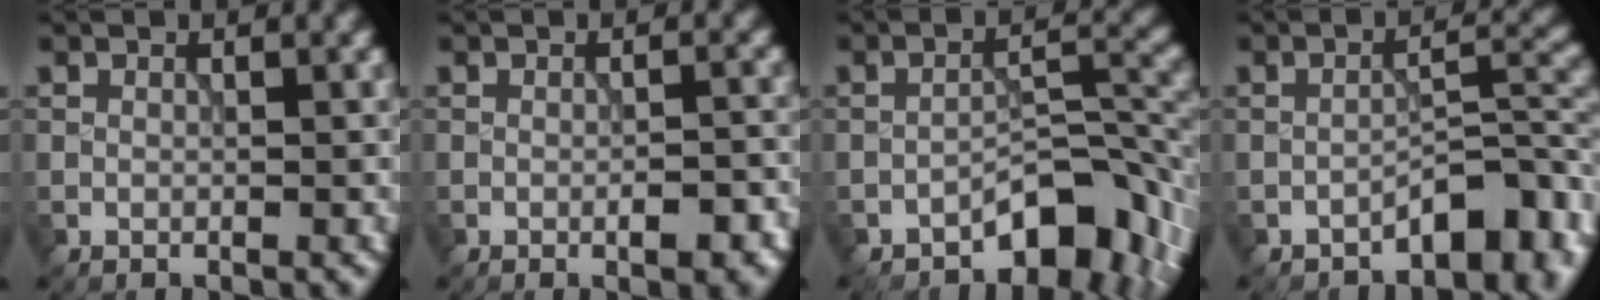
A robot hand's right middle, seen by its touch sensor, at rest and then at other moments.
{"total": 2.9, "force": [-1.1, 0.9, 2.5], "torque": [-0.037, 0.001, -0.013]}
{"total": 6.7, "force": [-4.3, 2.6, 4.4], "torque": [-0.051, 0.012, -0.067]}
{"total": 5.1, "force": [-3.4, 1.9, 3.4], "torque": [-0.039, 0.011, -0.054]}